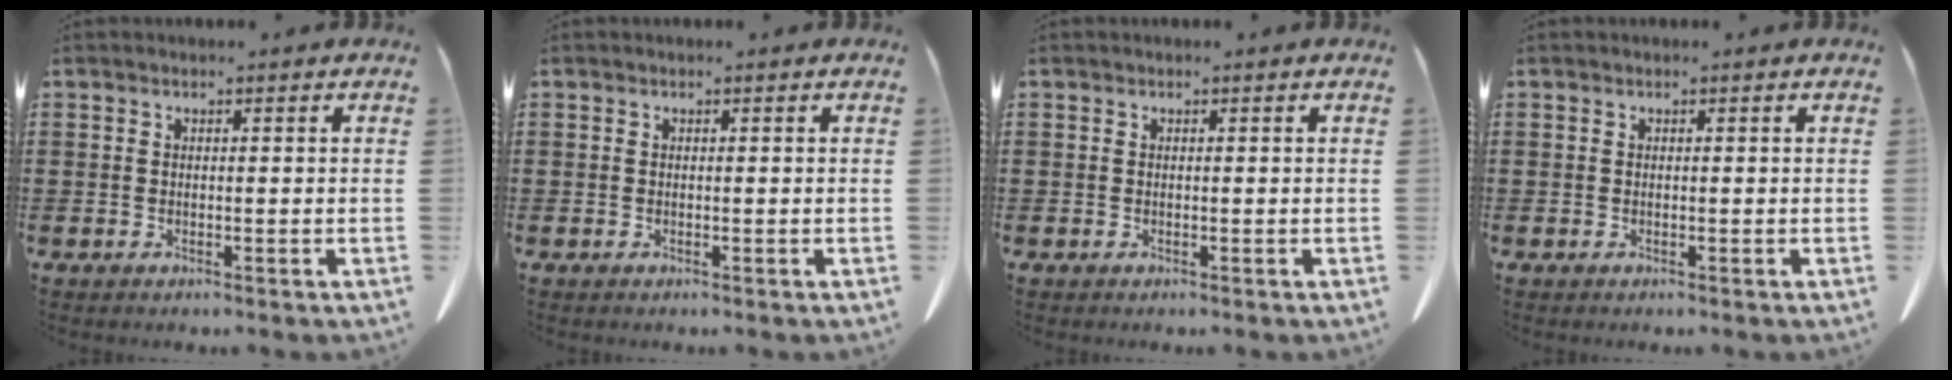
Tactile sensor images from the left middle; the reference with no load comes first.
{"total": 0.0}
{"total": 0.0}
{"total": 0.0}